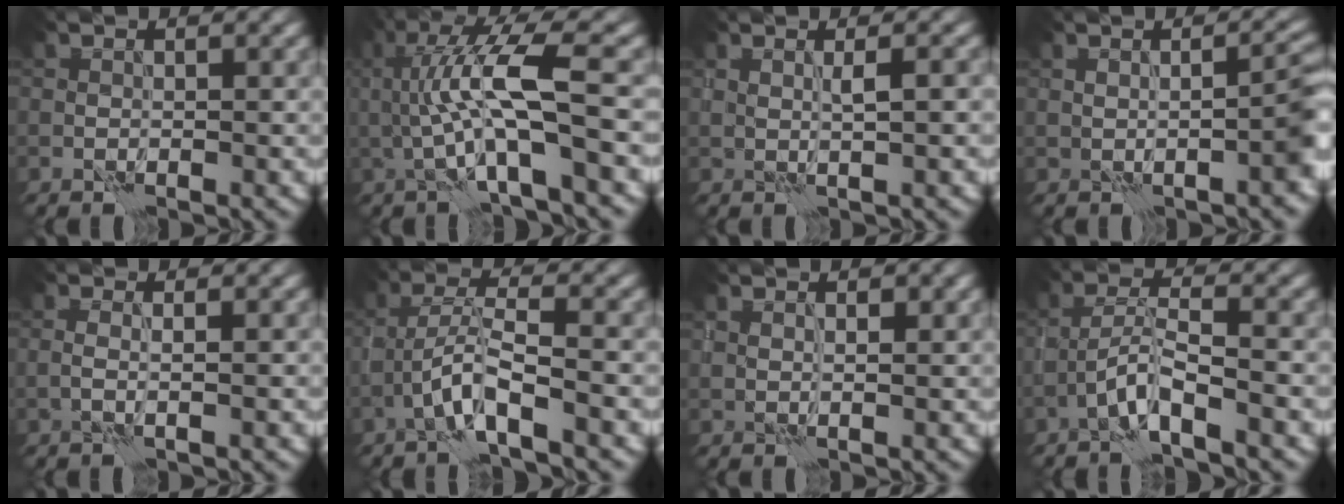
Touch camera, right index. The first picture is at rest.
{"total": 8.7, "force": [1.0, 2.0, 8.4], "torque": [-0.151, 0.004, 0.022]}
{"total": 1.4, "force": [0.7, -0.2, 1.1], "torque": [-0.023, -0.003, 0.016]}
{"total": 3.0, "force": [-0.9, 0.5, 2.9], "torque": [-0.037, 0.004, -0.012]}
{"total": 0.8, "force": [0.1, -0.1, 0.8], "torque": [-0.018, -0.006, 0.000]}
{"total": 3.9, "force": [-2.0, 0.4, 3.4], "torque": [-0.064, 0.008, -0.040]}
{"total": 1.6, "force": [1.1, 0.4, 1.1], "torque": [-0.017, -0.004, 0.021]}
{"total": 3.2, "force": [-1.9, 0.3, 2.6], "torque": [-0.050, 0.008, -0.041]}